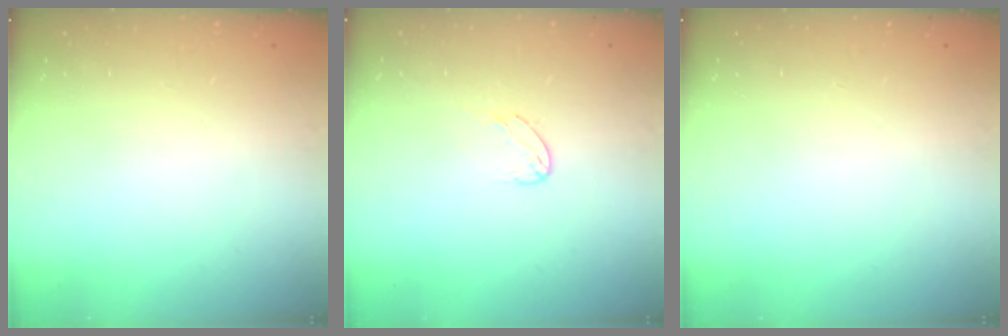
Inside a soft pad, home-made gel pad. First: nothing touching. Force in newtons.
{"total": 5.4, "press": 5.4, "slide": 0.4}
{"total": 0.0}